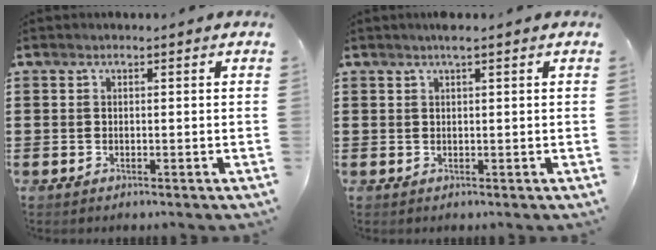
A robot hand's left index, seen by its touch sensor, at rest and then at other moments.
{"total": 1.5, "force": [1.0, 0.1, 1.2], "torque": [-0.025, 0.001, 0.018]}